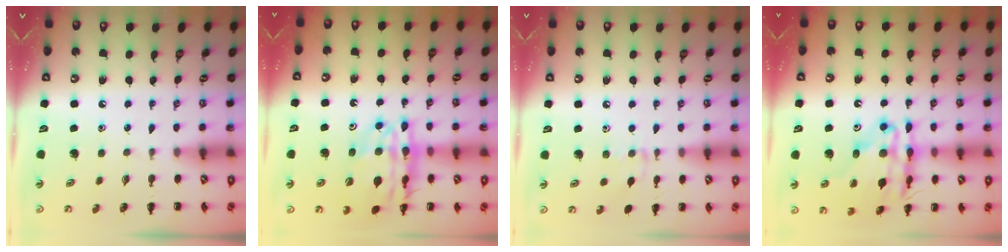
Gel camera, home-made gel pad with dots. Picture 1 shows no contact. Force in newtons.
{"total": 19.7, "press": 19.5, "slide": 2.9}
{"total": 5.2, "press": 4.8, "slide": 1.8}
{"total": 19.4, "press": 19.1, "slide": 2.8}